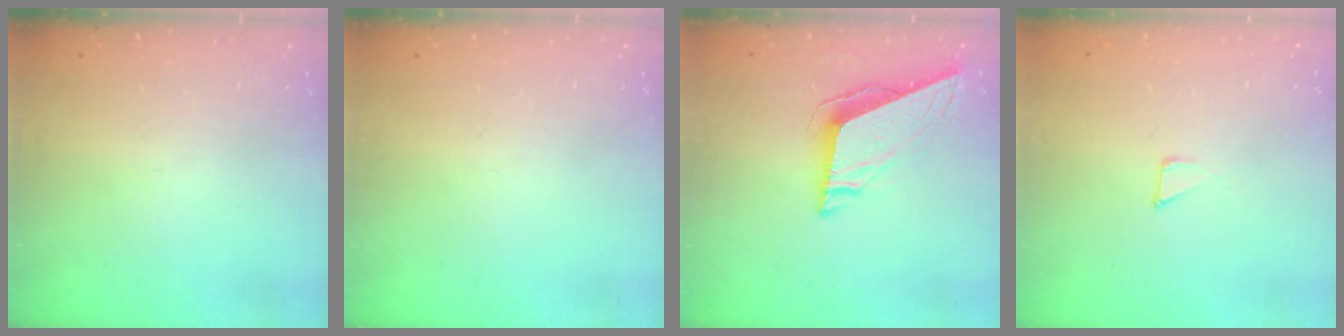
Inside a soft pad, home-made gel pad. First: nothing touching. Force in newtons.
{"total": 0.0}
{"total": 8.9, "press": 8.8, "slide": 1.3}
{"total": 3.9, "press": 3.9, "slide": 0.3}